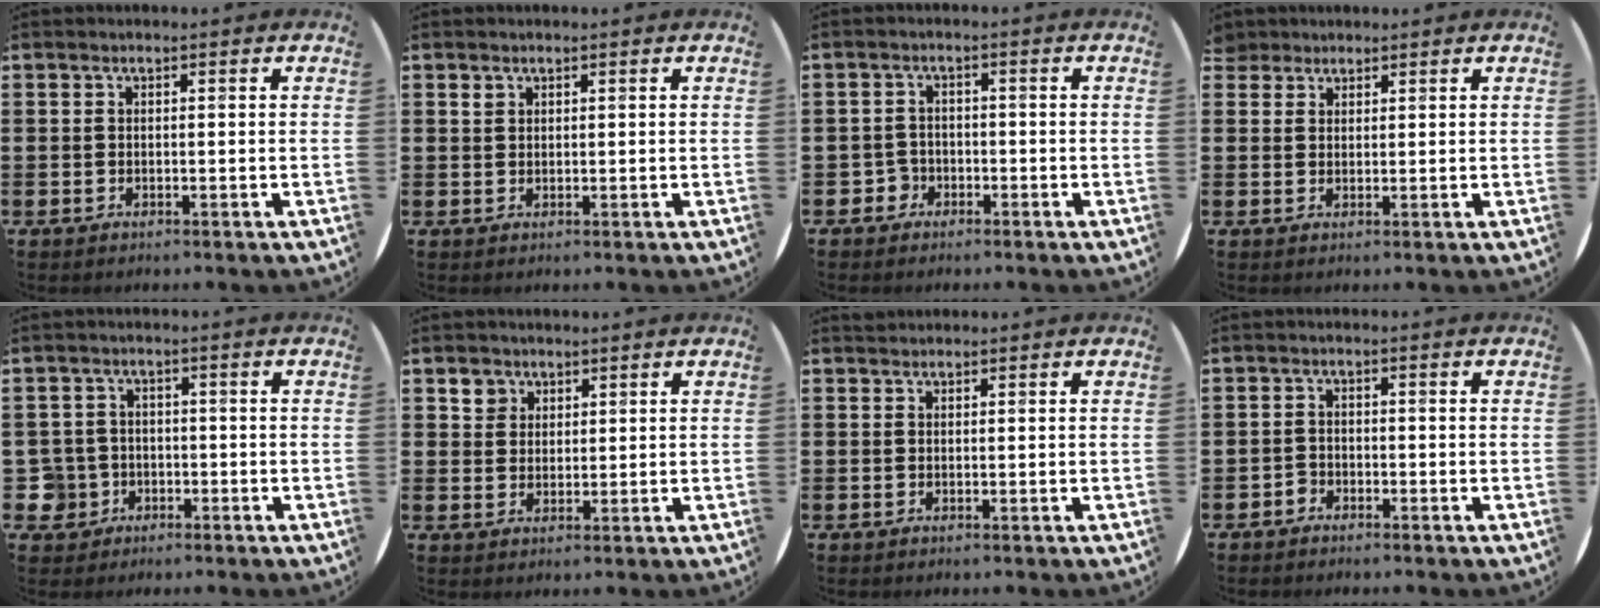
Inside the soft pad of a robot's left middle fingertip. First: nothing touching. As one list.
[{"total": 0.8, "force": [0.6, 0.5, 0.0], "torque": [0.006, 0.000, 0.011]}, {"total": 1.9, "force": [-1.0, 1.6, 0.2], "torque": [-0.009, 0.002, -0.025]}, {"total": 2.1, "force": [1.8, 0.9, -0.1], "torque": [-0.002, 0.004, 0.037]}, {"total": 3.9, "force": [-1.1, 3.7, 0.6], "torque": [-0.037, 0.003, -0.027]}, {"total": 2.8, "force": [2.0, 2.0, 0.2], "torque": [0.007, -0.004, 0.037]}, {"total": 0.6, "force": [0.5, 0.1, -0.1], "torque": [0.010, 0.001, 0.008]}, {"total": 1.1, "force": [-0.9, 0.6, 0.0], "torque": [-0.002, 0.006, -0.023]}]